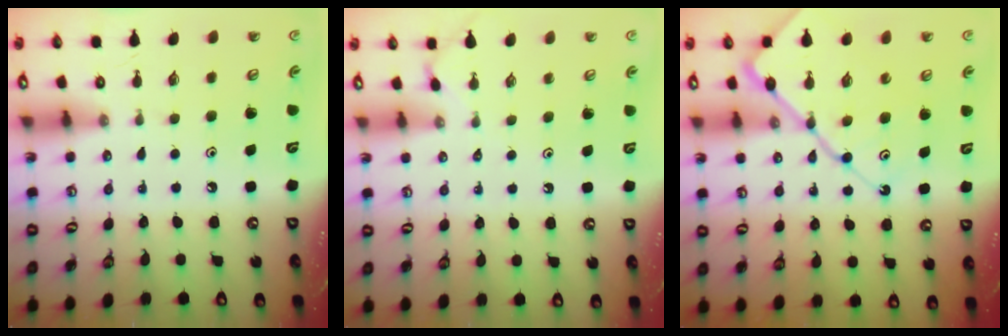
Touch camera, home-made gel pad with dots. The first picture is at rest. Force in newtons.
{"total": 2.1, "press": 2.1, "slide": 0.3}
{"total": 13.0, "press": 12.9, "slide": 1.3}